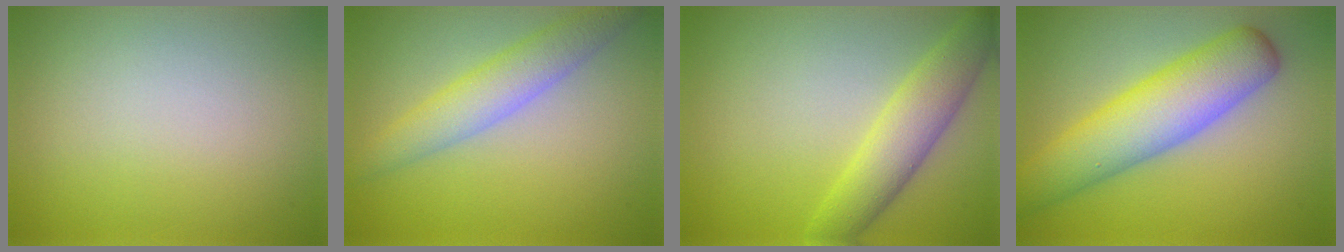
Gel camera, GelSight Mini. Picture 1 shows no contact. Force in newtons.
{"total": 3.8, "press": 3.8, "slide": 0.2}
{"total": 4.4, "press": 4.4, "slide": 0.2}
{"total": 7.2, "press": 7.2, "slide": 0.2}